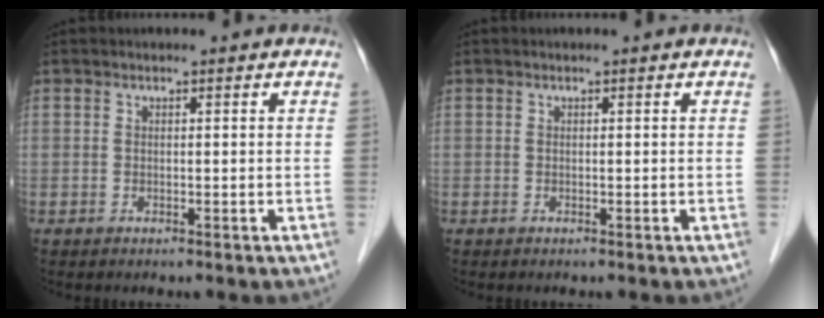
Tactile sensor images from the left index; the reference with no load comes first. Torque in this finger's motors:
{"motor_torque": [-0.01, 0.00, 0.00, 0.00]}